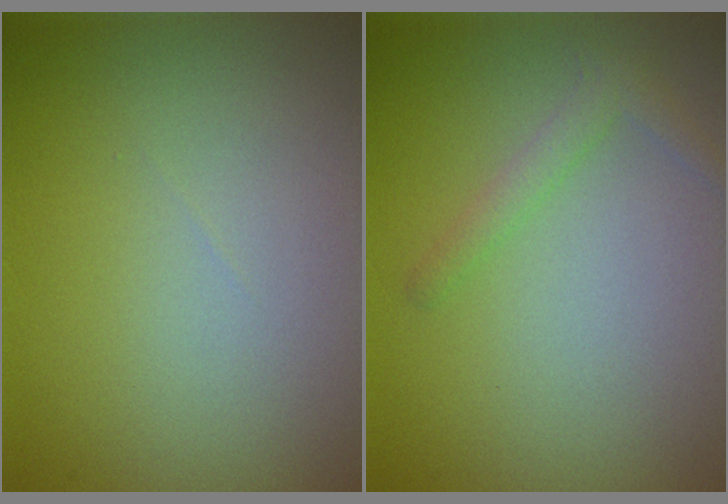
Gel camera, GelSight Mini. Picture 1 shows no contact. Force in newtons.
{"total": 1.4, "press": 1.4, "slide": 0.1}